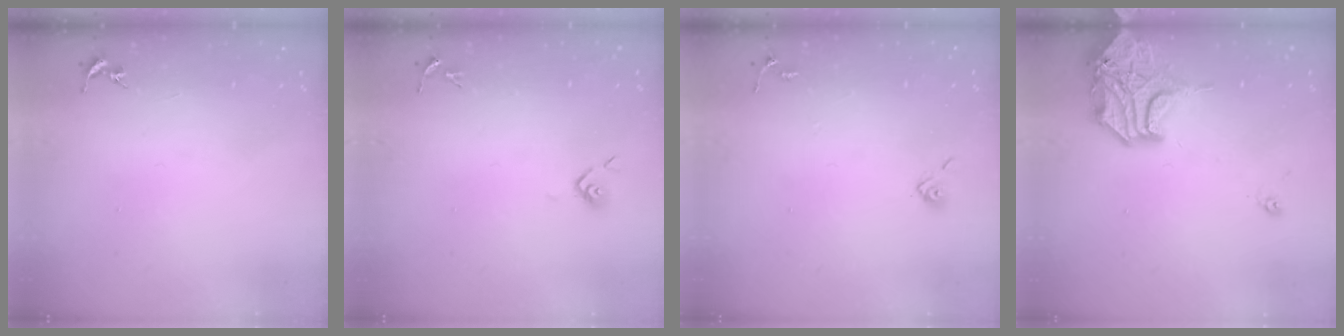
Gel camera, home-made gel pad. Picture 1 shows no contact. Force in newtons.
{"total": 3.9, "press": 3.8, "slide": 0.8}
{"total": 5.3, "press": 5.3, "slide": 0.6}
{"total": 16.4, "press": 16.2, "slide": 2.5}